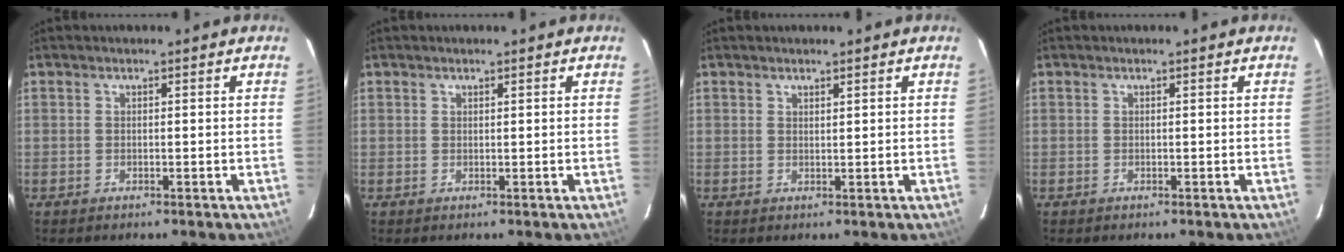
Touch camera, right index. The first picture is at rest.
{"total": 0.7, "force": [0.3, 0.6, -0.1], "torque": [0.003, 0.004, 0.006]}
{"total": 0.9, "force": [0.8, 0.1, 0.3], "torque": [-0.007, -0.002, 0.015]}
{"total": 0.0}